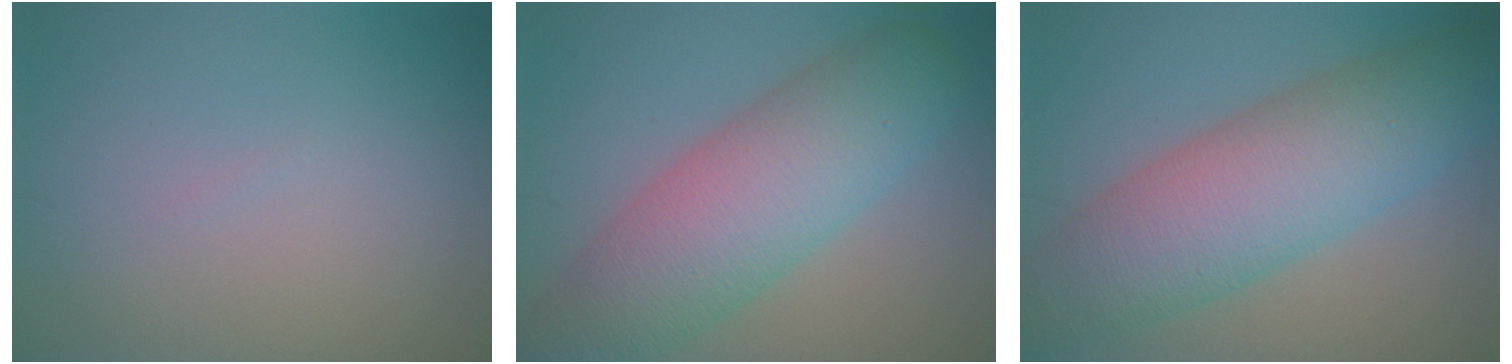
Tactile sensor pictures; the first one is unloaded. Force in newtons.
{"total": 9.7, "press": 9.7, "slide": 0.3}
{"total": 10.4, "press": 10.4, "slide": 0.3}